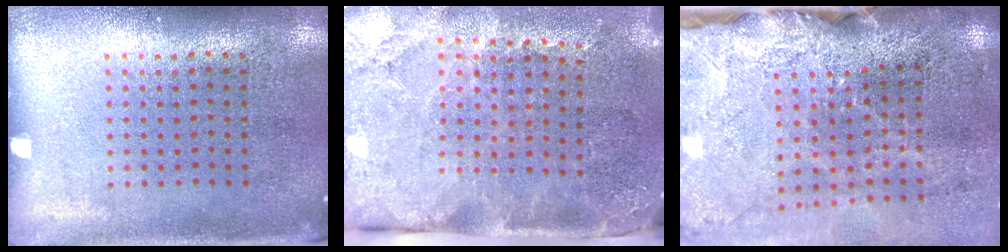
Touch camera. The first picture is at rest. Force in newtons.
{"total": 3.9, "press": 3.2, "slide": 2.3}
{"total": 3.9, "press": 3.2, "slide": 2.3}